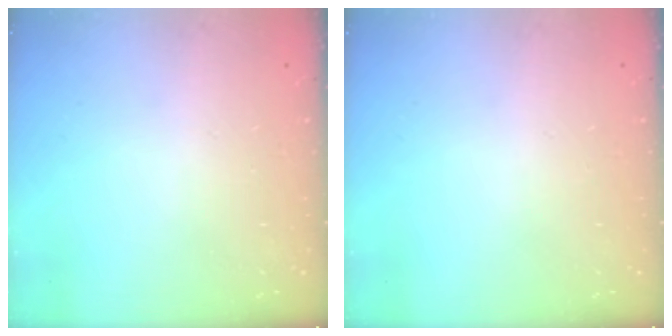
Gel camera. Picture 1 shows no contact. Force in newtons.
{"total": 0.0}